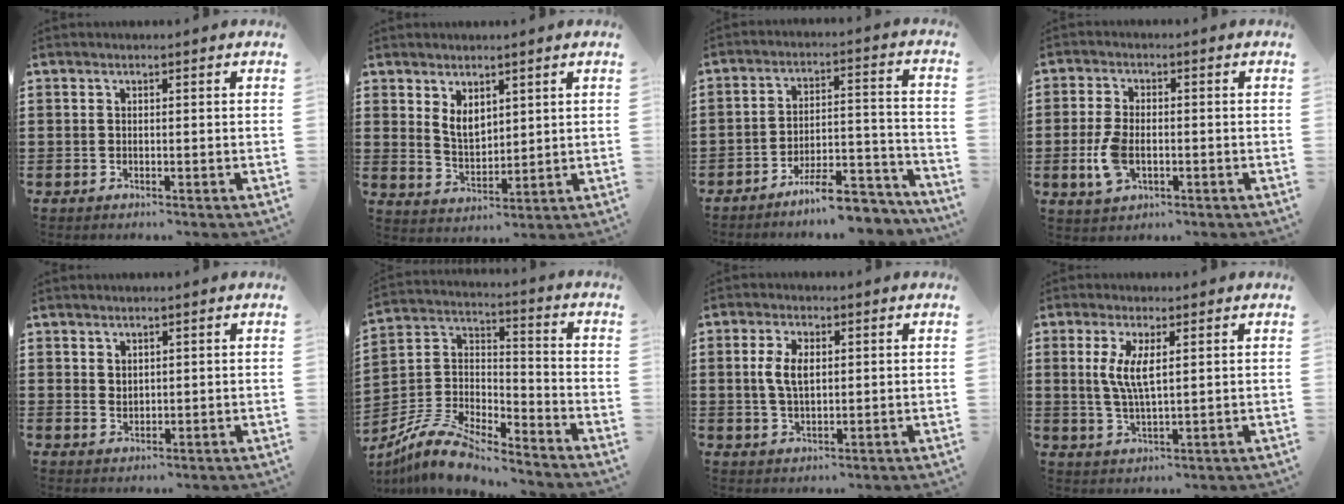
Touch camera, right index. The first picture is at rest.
{"total": 4.4, "force": [2.4, 2.7, 2.4], "torque": [-0.048, 0.002, 0.044]}
{"total": 8.5, "force": [-7.6, 1.2, 3.7], "torque": [-0.045, 0.026, -0.138]}
{"total": 5.2, "force": [-1.3, 2.8, 4.2], "torque": [-0.102, -0.003, -0.029]}
{"total": 1.7, "force": [1.5, 0.8, 0.1], "torque": [-0.004, 0.002, 0.029]}
{"total": 9.2, "force": [-8.5, 1.6, 3.0], "torque": [-0.078, 0.010, -0.175]}
{"total": 4.7, "force": [0.7, 2.4, 3.9], "torque": [-0.090, 0.008, 0.008]}
{"total": 5.3, "force": [1.3, 1.5, 4.9], "torque": [-0.100, 0.003, 0.022]}